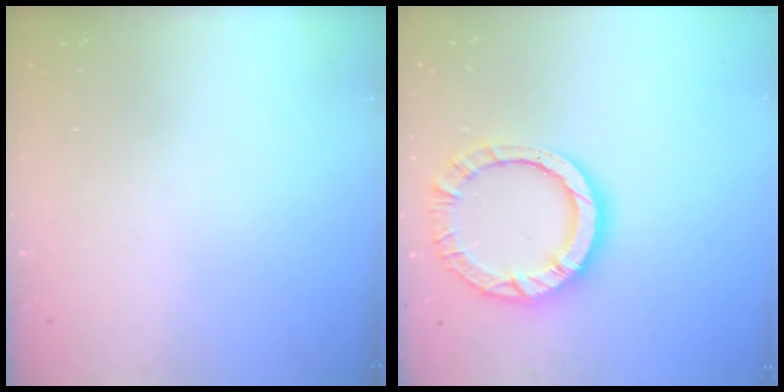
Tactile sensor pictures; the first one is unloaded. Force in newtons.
{"total": 11.5, "press": 11.5, "slide": 0.9}